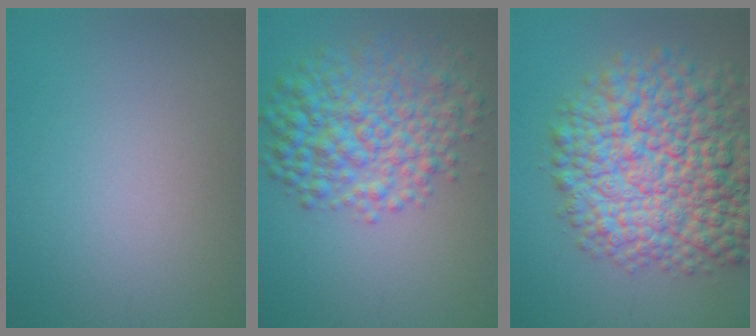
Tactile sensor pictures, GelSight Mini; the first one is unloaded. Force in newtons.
{"total": 7.6, "press": 7.6, "slide": 0.1}
{"total": 13.3, "press": 13.3, "slide": 0.5}